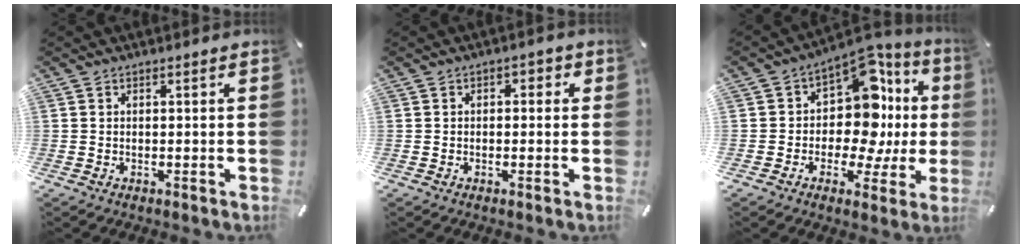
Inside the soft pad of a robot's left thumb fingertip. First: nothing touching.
{"total": 1.5, "force": [-0.6, 1.0, 0.9], "torque": [-0.017, 0.007, -0.013]}
{"total": 14.0, "force": [3.2, 8.4, 10.8], "torque": [-0.163, -0.048, 0.049]}